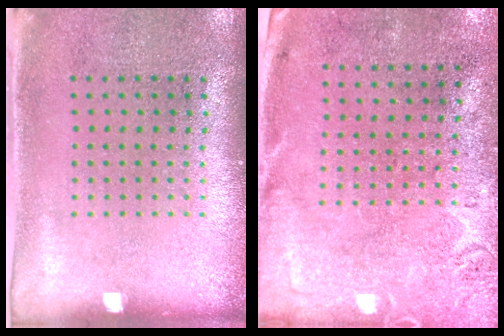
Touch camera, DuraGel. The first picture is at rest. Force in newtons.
{"total": 2.8, "press": 2.2, "slide": 1.8}